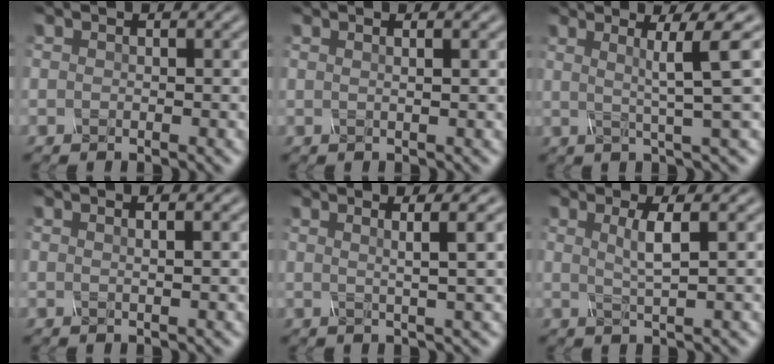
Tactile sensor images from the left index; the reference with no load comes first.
{"total": 2.6, "force": [1.1, 1.2, 2.1], "torque": [-0.011, 0.007, -0.013]}
{"total": 5.9, "force": [1.7, 0.5, 5.6], "torque": [-0.087, 0.015, 0.030]}
{"total": 3.0, "force": [1.2, 1.4, 2.4], "torque": [-0.013, 0.012, -0.014]}
{"total": 5.2, "force": [2.2, 1.2, 4.6], "torque": [-0.054, 0.018, 0.010]}
{"total": 2.6, "force": [0.8, 0.5, 2.5], "torque": [-0.043, -0.001, 0.013]}